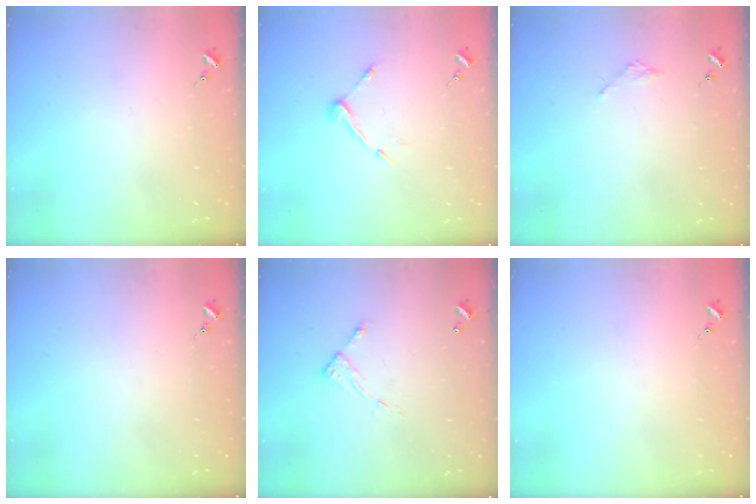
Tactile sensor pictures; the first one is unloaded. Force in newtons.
{"total": 6.9, "press": 6.9, "slide": 0.3}
{"total": 1.8, "press": 1.8, "slide": 0.2}
{"total": 0.0}
{"total": 5.3, "press": 5.3, "slide": 0.4}
{"total": 0.0}